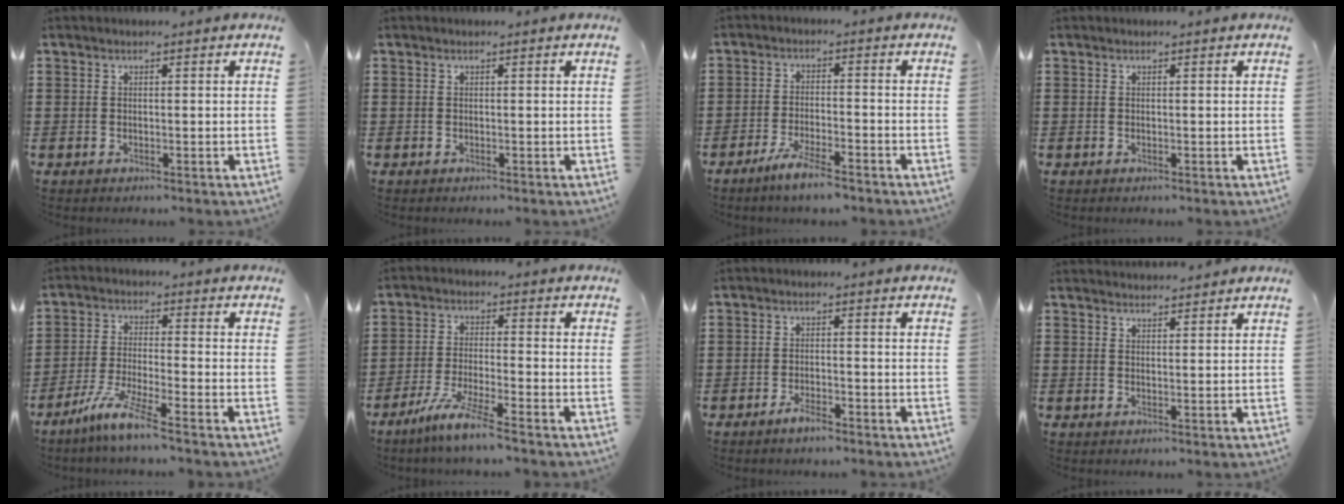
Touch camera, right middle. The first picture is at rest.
{"total": 0.0}
{"total": 4.8, "force": [-3.9, 0.4, 2.8], "torque": [-0.065, -0.007, -0.075]}
{"total": 0.0}
{"total": 6.7, "force": [-5.2, -0.1, 4.3], "torque": [-0.094, -0.015, -0.101]}
{"total": 6.3, "force": [-5.1, -0.3, 3.7], "torque": [-0.083, -0.017, -0.099]}
{"total": 2.4, "force": [-1.8, 0.5, 1.5], "torque": [-0.033, 0.000, -0.036]}
{"total": 2.0, "force": [2.0, 0.2, 0.0], "torque": [-0.005, 0.004, 0.038]}